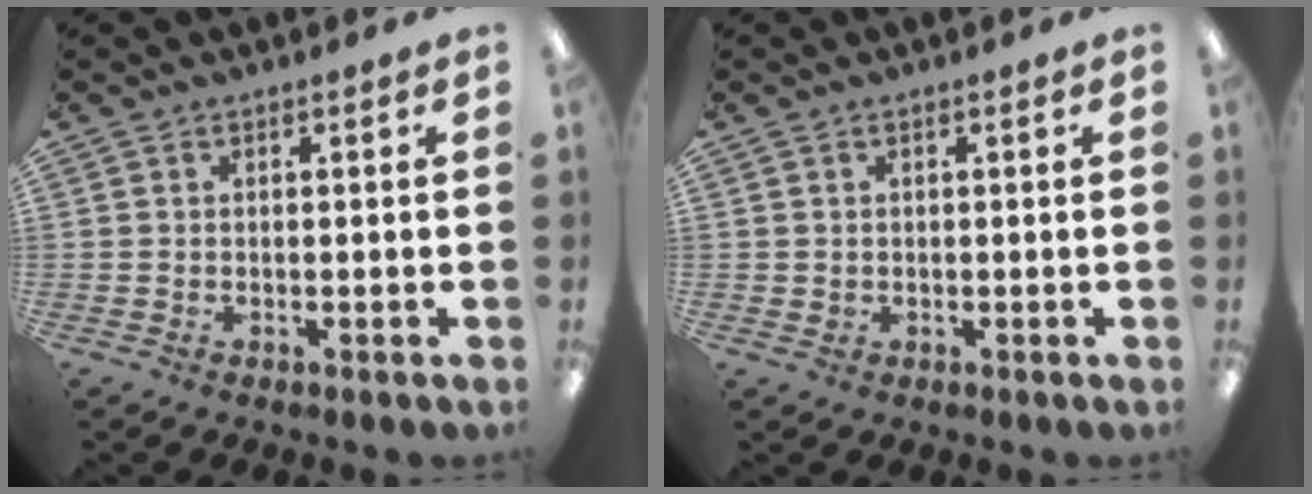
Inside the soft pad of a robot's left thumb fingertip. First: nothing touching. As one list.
[{"total": 0.9, "force": [0.3, 0.8, 0.1], "torque": [-0.003, 0.004, 0.005]}]